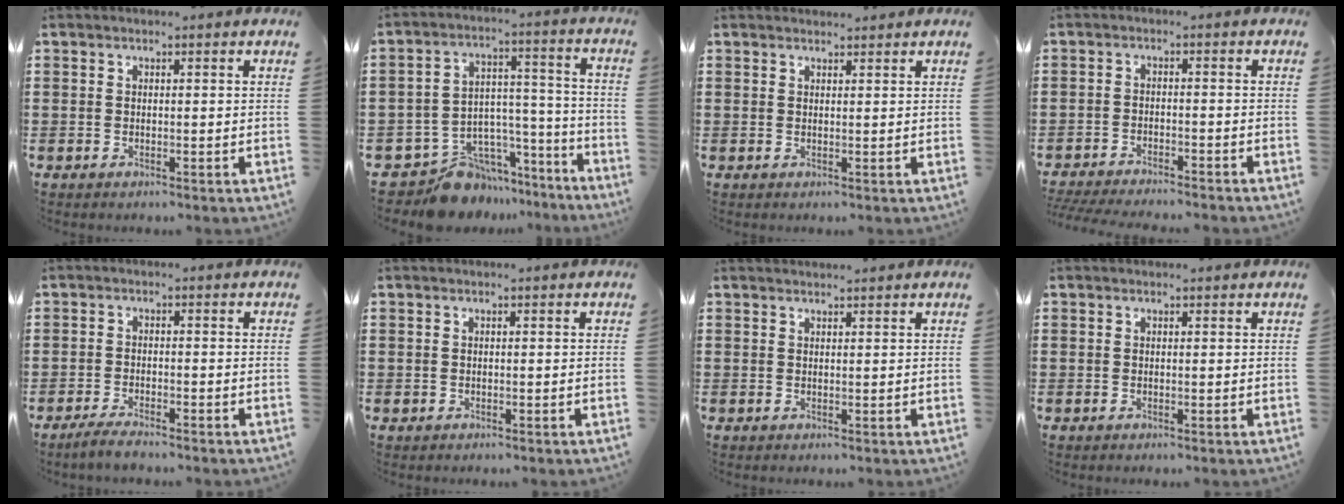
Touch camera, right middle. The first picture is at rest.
{"total": 9.3, "force": [-8.2, 4.2, 1.1], "torque": [-0.028, 0.022, -0.154]}
{"total": 1.2, "force": [1.2, 0.0, 0.0], "torque": [-0.001, 0.000, 0.024]}
{"total": 3.2, "force": [-3.2, -0.1, 0.4], "torque": [-0.015, -0.002, -0.069]}
{"total": 2.3, "force": [-2.1, 0.2, 1.1], "torque": [-0.025, 0.001, -0.042]}
{"total": 0.0}
{"total": 1.1, "force": [1.1, -0.2, 0.0], "torque": [-0.001, -0.002, 0.021]}
{"total": 0.0}